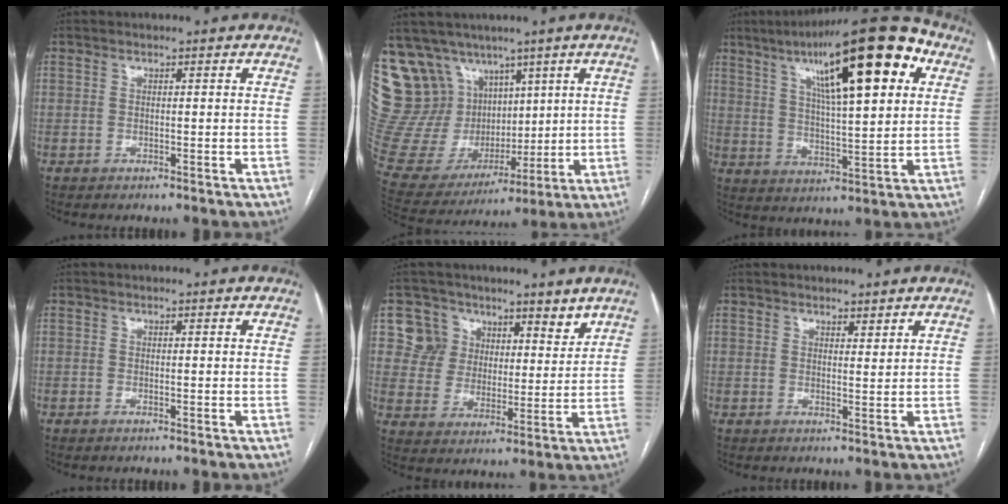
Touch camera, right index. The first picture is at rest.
{"total": 22.6, "force": [12.2, 16.5, 9.6], "torque": [-0.226, 0.065, 0.254]}
{"total": 21.6, "force": [9.9, 4.3, 18.7], "torque": [-0.295, 0.040, 0.154]}
{"total": 0.0}
{"total": 9.4, "force": [3.5, 8.6, 1.2], "torque": [-0.009, 0.031, 0.062]}
{"total": 2.0, "force": [1.7, 0.5, 0.8], "torque": [-0.013, 0.000, 0.027]}